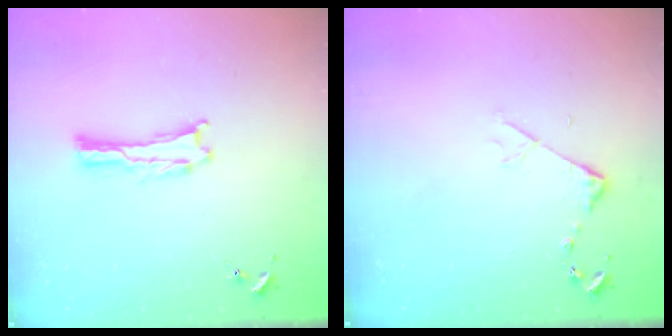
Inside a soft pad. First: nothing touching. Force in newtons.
{"total": 3.2, "press": 3.2, "slide": 0.4}